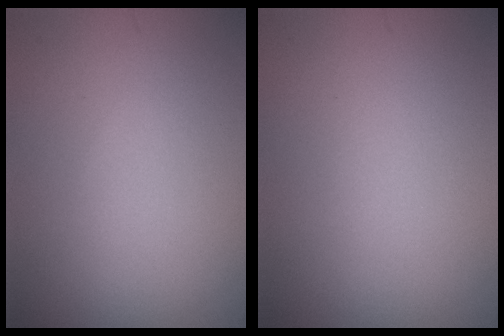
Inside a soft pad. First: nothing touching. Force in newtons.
{"total": 0.0}